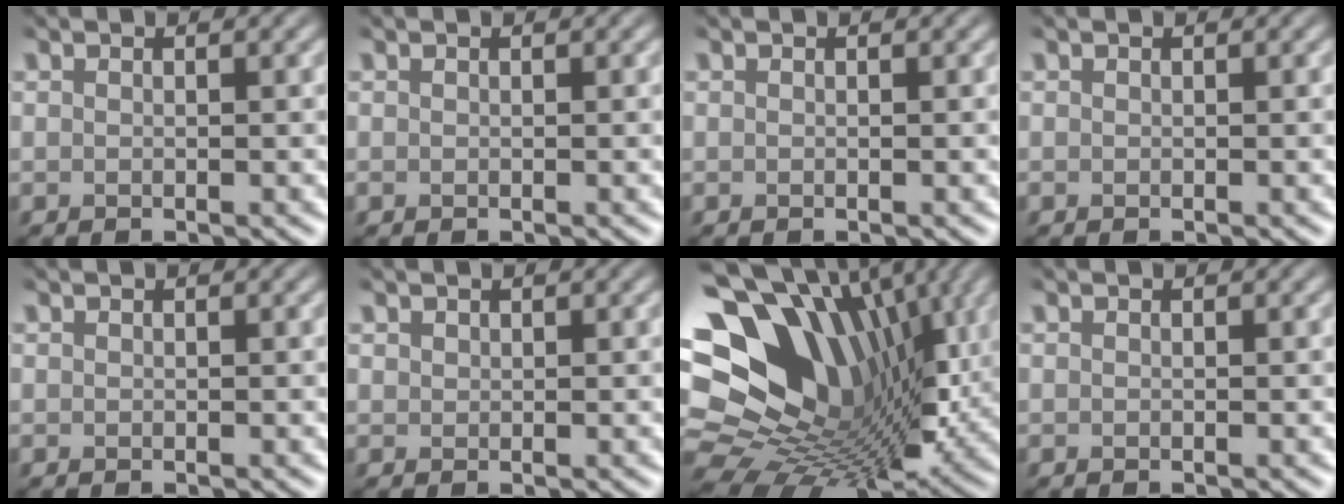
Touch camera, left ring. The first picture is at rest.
{"total": 0.0}
{"total": 0.0}
{"total": 0.0}
{"total": 0.0}
{"total": 0.6, "force": [0.5, 0.4, 0.0], "torque": [-0.002, -0.002, 0.010]}
{"total": 15.5, "force": [3.5, 11.5, 9.7], "torque": [-0.180, 0.013, 0.074]}
{"total": 0.0}